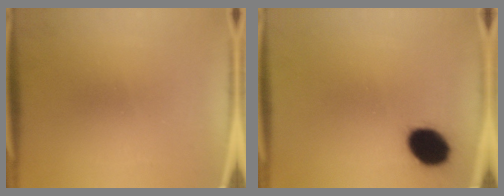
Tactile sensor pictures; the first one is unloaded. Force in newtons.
{"total": 11.7}